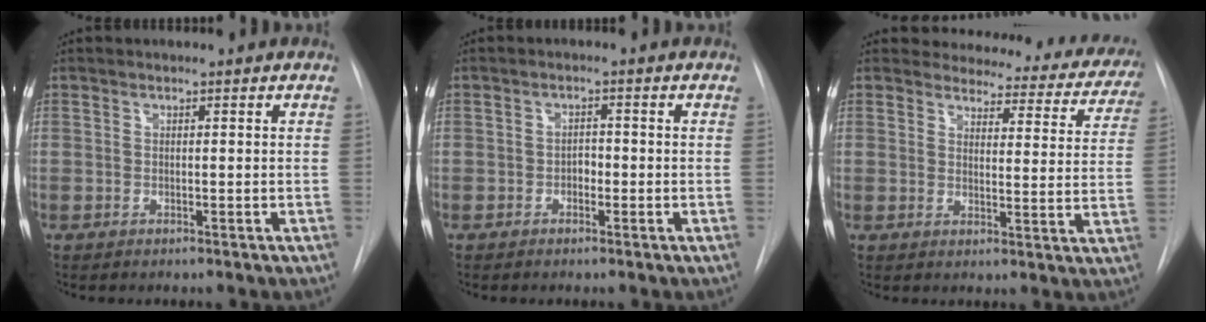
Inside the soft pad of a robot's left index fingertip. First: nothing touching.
{"total": 1.9, "force": [-1.5, 0.9, 0.9], "torque": [-0.009, -0.001, -0.024]}
{"total": 18.4, "force": [17.1, 5.6, 3.7], "torque": [-0.013, -0.070, 0.166]}